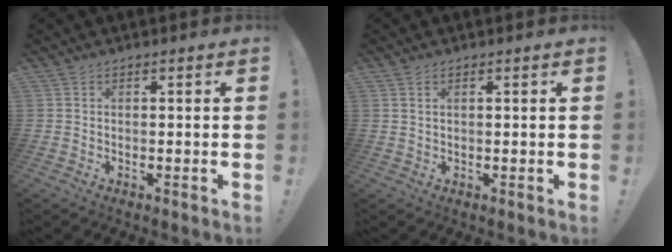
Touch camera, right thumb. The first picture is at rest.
{"total": 1.2, "force": [0.6, 0.6, 0.8], "torque": [-0.026, 0.005, 0.014]}